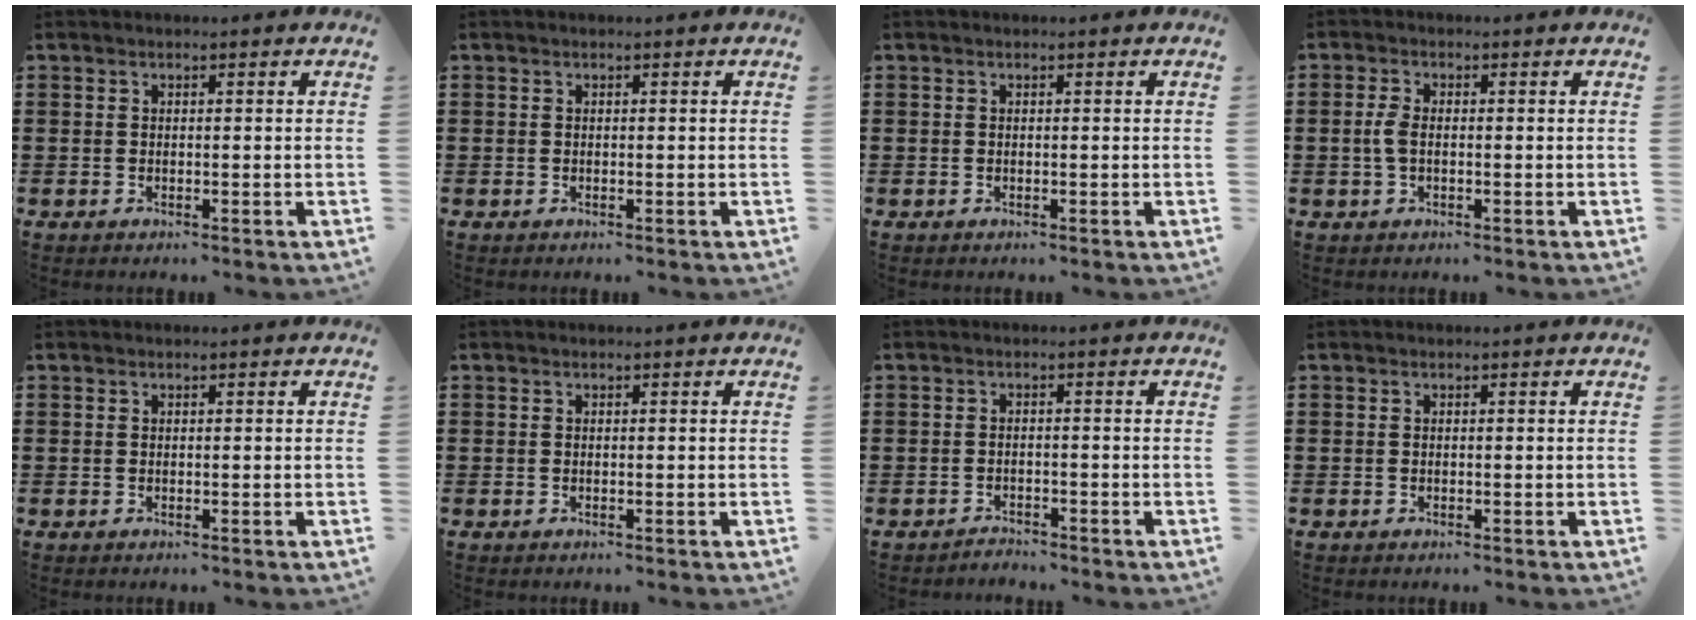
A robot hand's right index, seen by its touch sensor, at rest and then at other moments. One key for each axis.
{"total": 0.0}
{"total": 0.0}
{"total": 2.9, "fx": -0.2, "fy": 1.4, "fz": 2.6, "tx": -0.072, "ty": -0.004, "tz": -0.012}
{"total": 0.0}
{"total": 0.0}
{"total": 1.4, "fx": -1.4, "fy": 0.1, "fz": -0.1, "tx": -0.003, "ty": 0.003, "tz": -0.032}
{"total": 0.0}